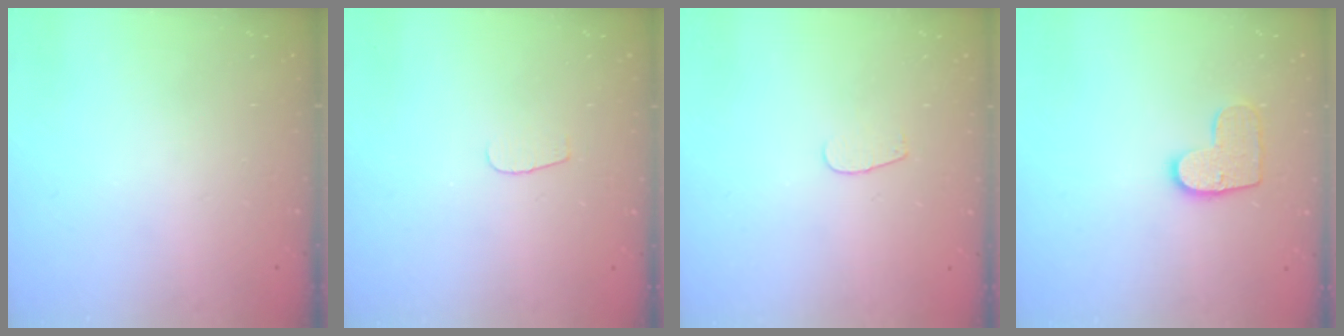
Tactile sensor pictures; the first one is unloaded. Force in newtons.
{"total": 3.5, "press": 3.5, "slide": 0.3}
{"total": 2.6, "press": 2.5, "slide": 0.3}
{"total": 10.0, "press": 10.0, "slide": 0.5}